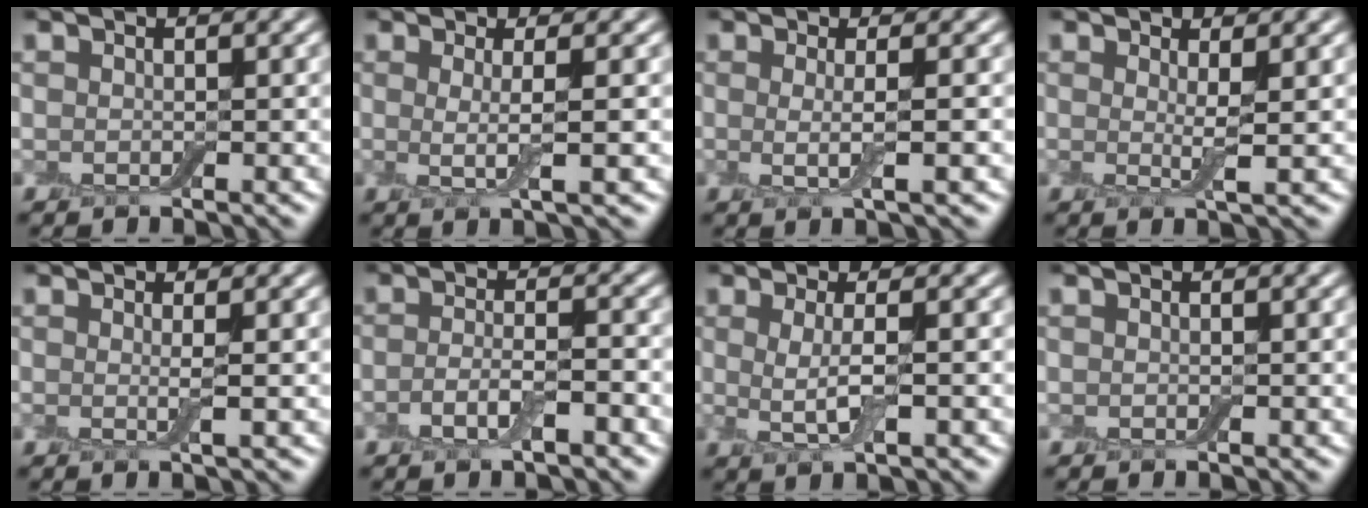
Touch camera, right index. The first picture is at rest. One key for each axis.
{"total": 3.0, "fx": 0.1, "fy": 0.7, "fz": 3.0, "tx": -0.052, "ty": -0.010, "tz": -0.001}
{"total": 2.8, "fx": -0.1, "fy": 0.7, "fz": 2.8, "tx": -0.047, "ty": -0.010, "tz": -0.005}
{"total": 1.9, "fx": 0.5, "fy": 0.2, "fz": 1.8, "tx": -0.034, "ty": -0.010, "tz": 0.006}
{"total": 1.4, "fx": 0.1, "fy": 0.2, "fz": 1.4, "tx": -0.023, "ty": -0.005, "tz": -0.004}
{"total": 3.1, "fx": -1.4, "fy": 1.0, "fz": 2.6, "tx": -0.054, "ty": 0.002, "tz": -0.031}
{"total": 2.8, "fx": 0.1, "fy": 0.6, "fz": 2.8, "tx": -0.060, "ty": -0.008, "tz": 0.001}
{"total": 0.0}